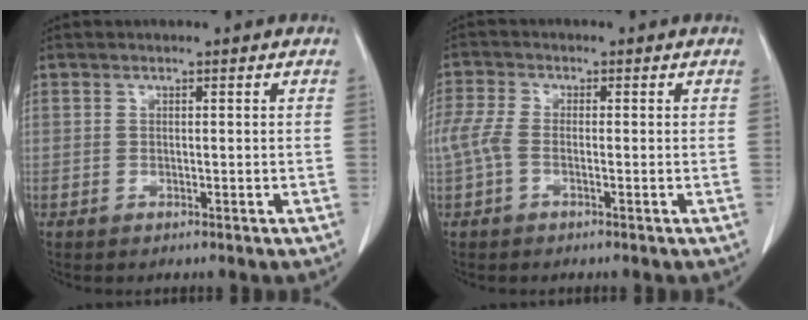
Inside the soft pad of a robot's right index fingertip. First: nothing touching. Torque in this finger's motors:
{"motor_torque": [0.73, -0.17, 0.22, 0.09]}